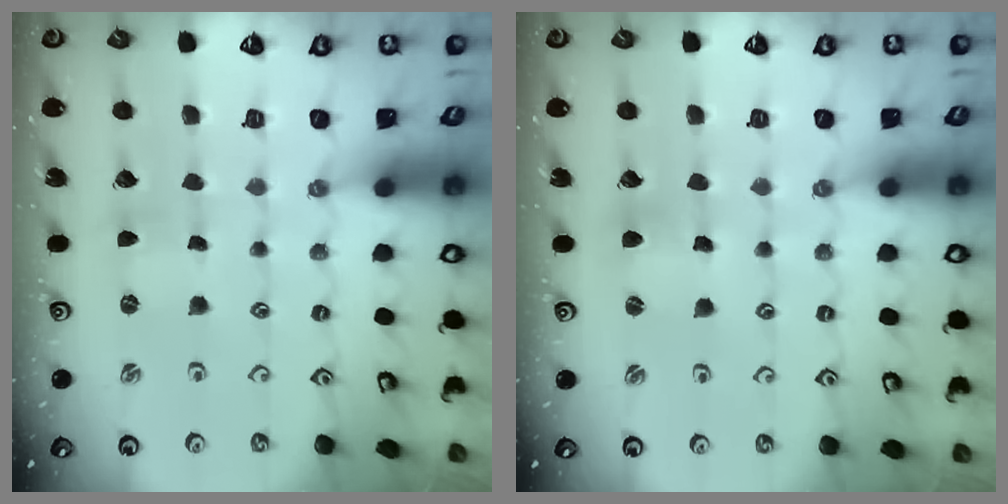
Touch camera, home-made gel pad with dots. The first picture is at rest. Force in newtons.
{"total": 3.8, "press": 3.8, "slide": 0.3}